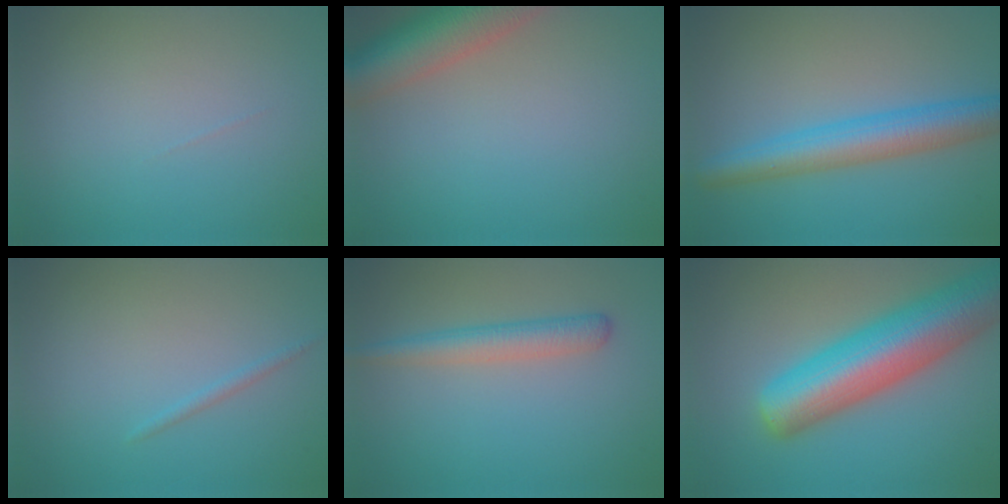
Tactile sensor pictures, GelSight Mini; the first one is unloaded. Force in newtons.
{"total": 7.4, "press": 7.4, "slide": 0.7}
{"total": 5.7, "press": 5.7, "slide": 0.2}
{"total": 0.8, "press": 0.8, "slide": 0.0}
{"total": 2.8, "press": 2.8, "slide": 0.1}
{"total": 10.8, "press": 10.8, "slide": 0.4}